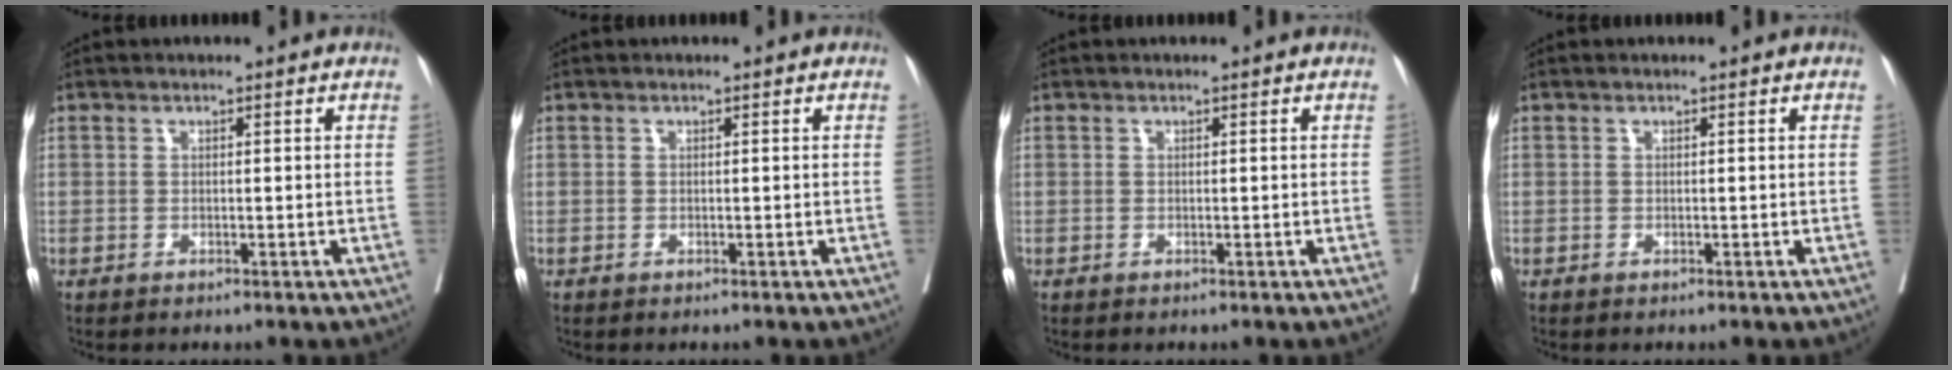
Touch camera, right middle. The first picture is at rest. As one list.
[{"total": 0.0}, {"total": 0.0}, {"total": 0.0}]